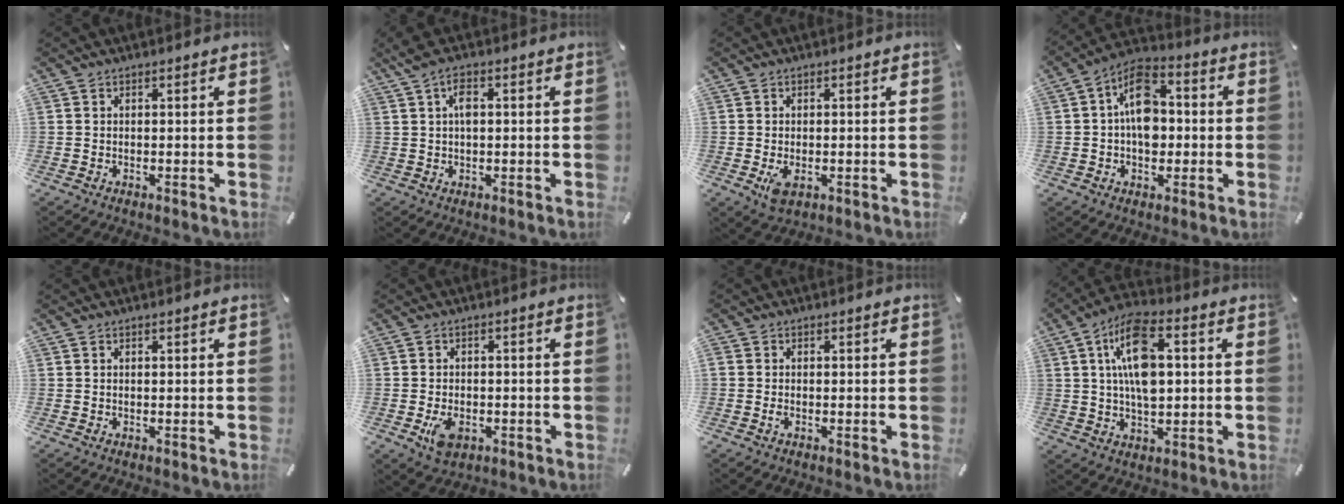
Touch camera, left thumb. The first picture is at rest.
{"total": 4.2, "force": [1.0, 1.8, 3.7], "torque": [-0.075, 0.010, 0.014]}
{"total": 3.3, "force": [-0.8, 1.9, 2.6], "torque": [-0.055, -0.009, -0.016]}
{"total": 11.4, "force": [0.1, 8.0, 8.1], "torque": [-0.143, 0.007, 0.003]}
{"total": 0.0}
{"total": 5.0, "force": [-1.7, 3.4, 3.3], "torque": [-0.082, -0.001, -0.033]}
{"total": 0.9, "force": [-0.3, 0.5, 0.6], "torque": [-0.012, -0.003, -0.006]}
{"total": 13.5, "force": [2.4, 7.1, 11.2], "torque": [-0.221, 0.004, 0.038]}